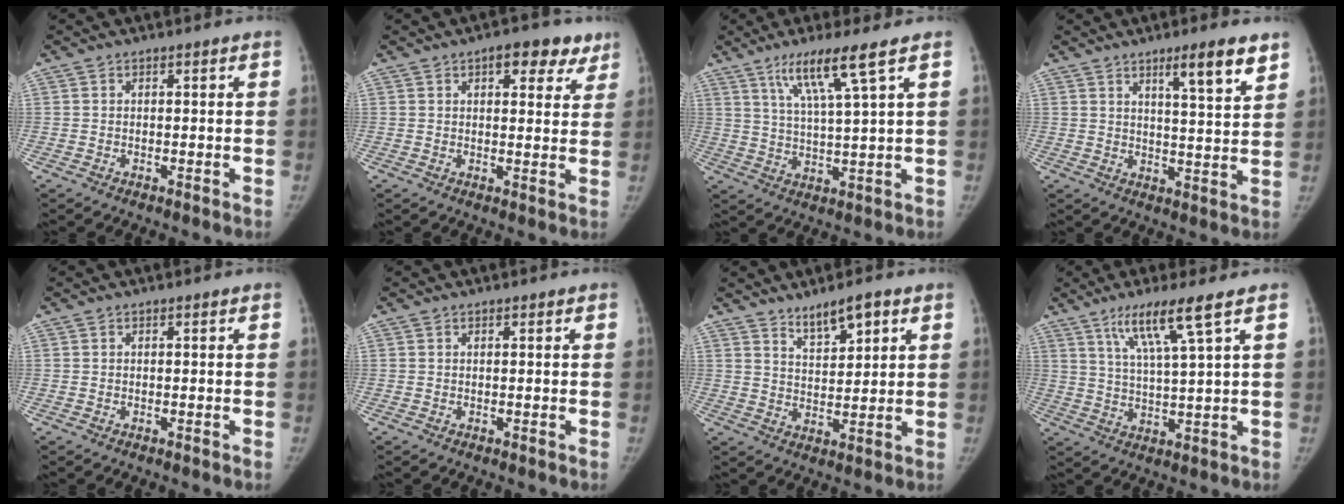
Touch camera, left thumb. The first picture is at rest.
{"total": 7.9, "force": [4.5, 4.0, 5.0], "torque": [-0.027, -0.013, 0.053]}
{"total": 9.0, "force": [5.1, -0.4, 7.4], "torque": [-0.142, -0.024, 0.104]}
{"total": 8.4, "force": [5.3, 1.0, 6.4], "torque": [-0.090, -0.034, 0.081]}
{"total": 0.0}
{"total": 0.0}
{"total": 6.3, "force": [4.2, 1.9, 4.3], "torque": [-0.061, -0.028, 0.075]}
{"total": 9.2, "force": [5.2, -0.3, 7.6], "torque": [-0.145, -0.023, 0.104]}